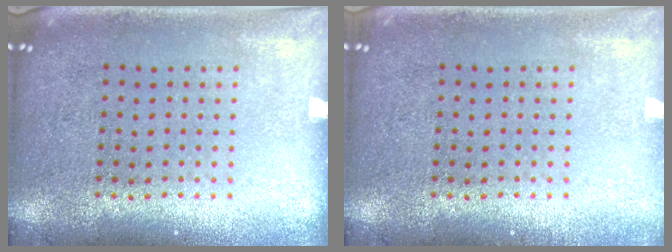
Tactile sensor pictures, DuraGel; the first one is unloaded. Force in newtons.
{"total": 0.6, "press": 0.6, "slide": 0.1}